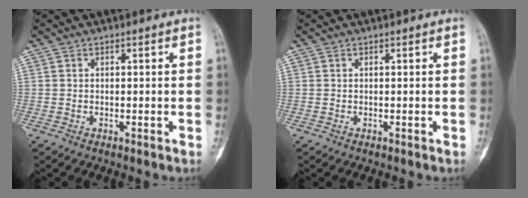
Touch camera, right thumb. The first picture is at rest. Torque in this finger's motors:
{"motor_torque": [0.00, 0.00, 0.05, -0.01, 0.00]}